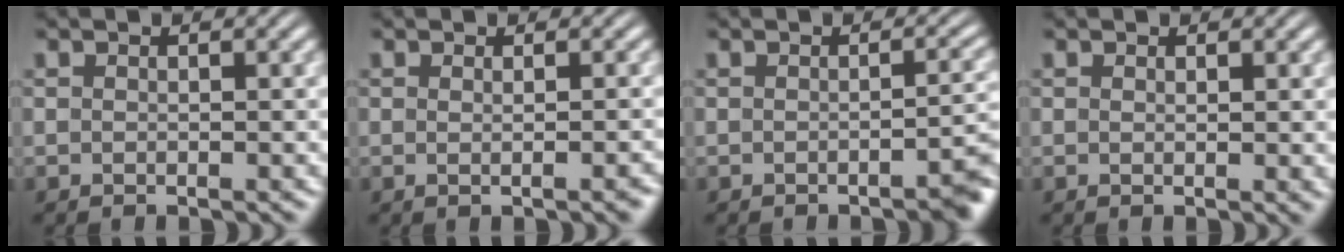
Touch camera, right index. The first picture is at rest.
{"total": 1.1, "force": [-0.4, -0.3, 1.0], "torque": [-0.013, -0.001, -0.008]}
{"total": 2.6, "force": [-1.6, 0.6, 2.0], "torque": [-0.020, 0.004, -0.028]}
{"total": 0.7, "force": [0.2, -0.2, 0.6], "torque": [-0.008, -0.008, 0.004]}